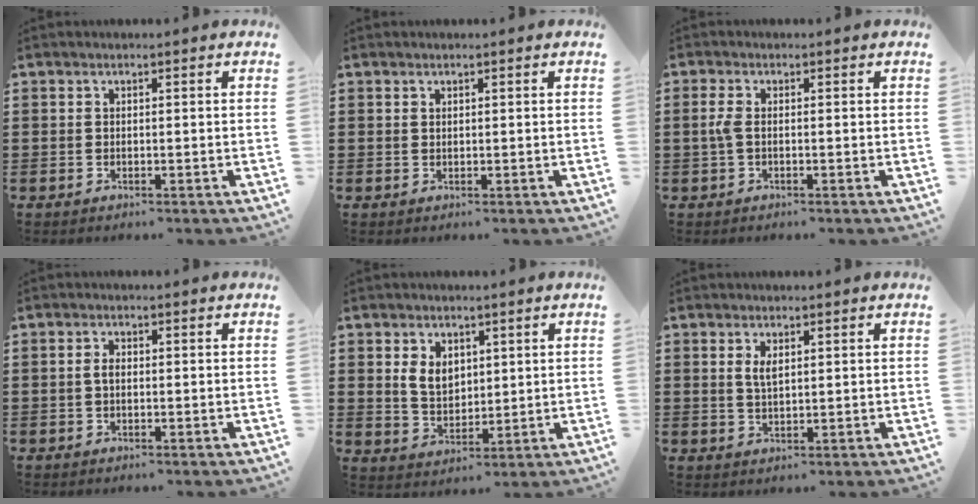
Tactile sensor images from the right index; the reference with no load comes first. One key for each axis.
{"total": 0.5, "fx": 0.4, "fy": 0.4, "fz": 0.1, "tx": -0.004, "ty": 0.002, "tz": 0.007}
{"total": 2.3, "fx": -0.2, "fy": 0.9, "fz": 2.1, "tx": -0.062, "ty": -0.008, "tz": -0.011}
{"total": 1.7, "fx": -0.1, "fy": 0.9, "fz": 1.5, "tx": -0.036, "ty": 0.000, "tz": -0.006}
{"total": 5.1, "fx": 1.6, "fy": 3.7, "fz": 3.1, "tx": -0.065, "ty": 0.010, "tz": 0.027}
{"total": 2.4, "fx": 0.9, "fy": 0.9, "fz": 2.0, "tx": -0.044, "ty": 0.004, "tz": 0.014}